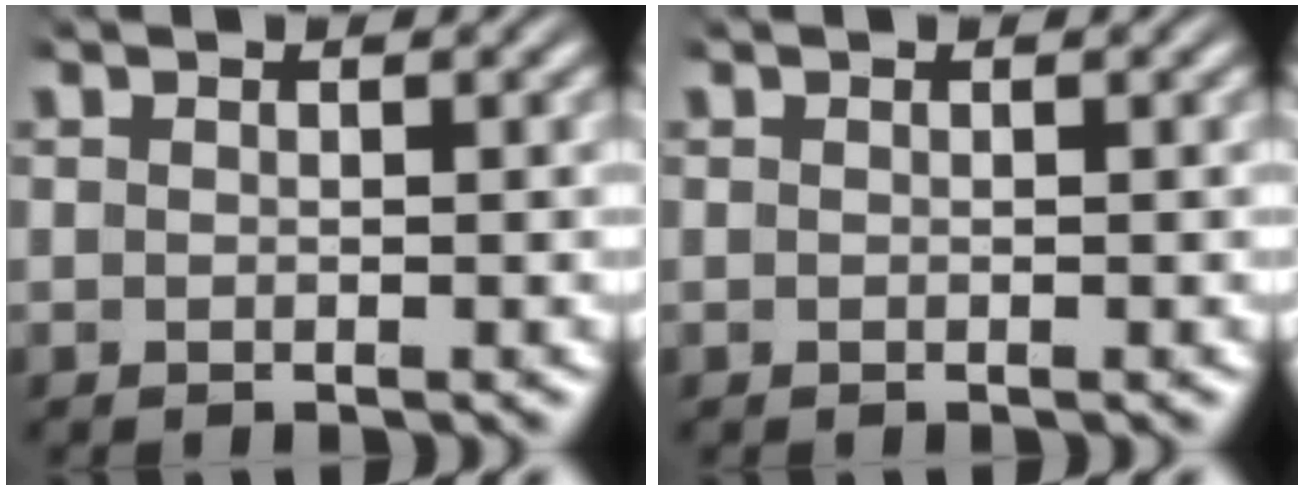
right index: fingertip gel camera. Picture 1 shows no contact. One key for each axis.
{"total": 0.0}